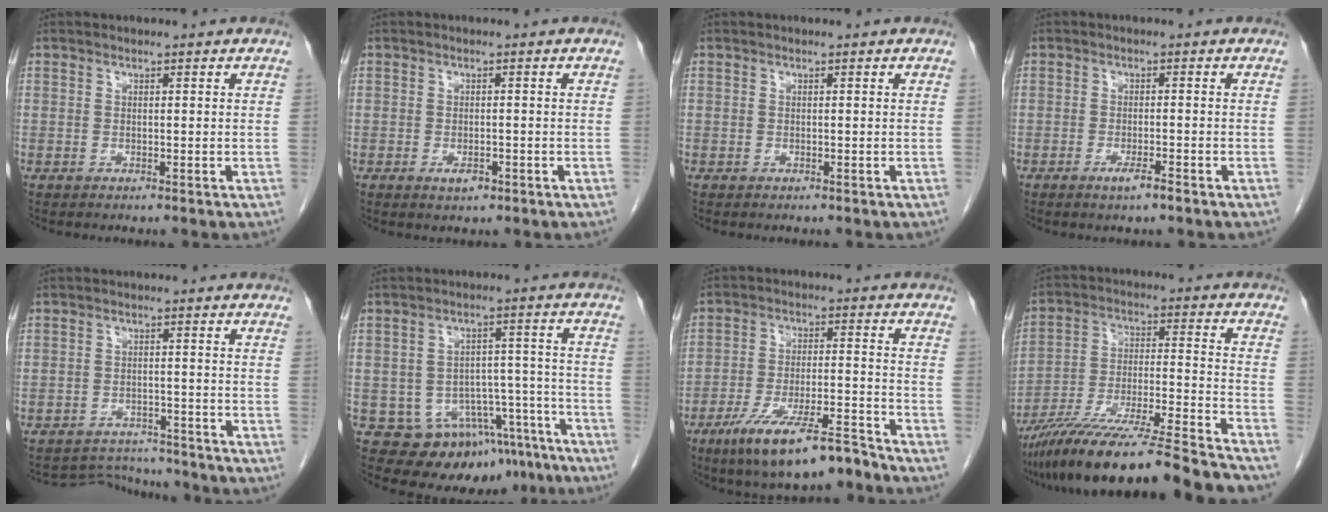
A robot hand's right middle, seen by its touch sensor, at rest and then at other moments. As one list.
[{"total": 1.9, "force": [-1.0, 0.8, 1.4], "torque": [-0.026, -0.002, -0.011]}, {"total": 0.0}, {"total": 2.4, "force": [-1.5, 0.1, 1.8], "torque": [-0.037, -0.005, -0.027]}, {"total": 5.8, "force": [-5.6, 0.9, -1.2], "torque": [0.015, 0.008, -0.084]}, {"total": 13.4, "force": [-9.0, 8.7, 4.8], "torque": [-0.039, 0.046, -0.112]}, {"total": 12.4, "force": [-9.1, 2.0, 8.1], "torque": [-0.142, -0.015, -0.155]}, {"total": 23.2, "force": [-20.0, 0.0, 11.7], "torque": [-0.184, -0.025, -0.328]}]